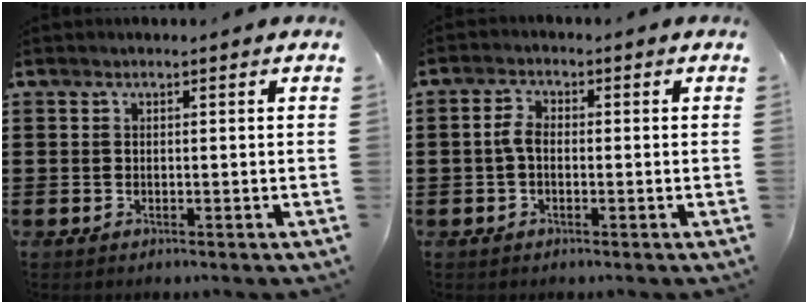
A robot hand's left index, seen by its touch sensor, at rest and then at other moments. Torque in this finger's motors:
{"motor_torque": [0.67, 0.81, 0.17, 0.03]}